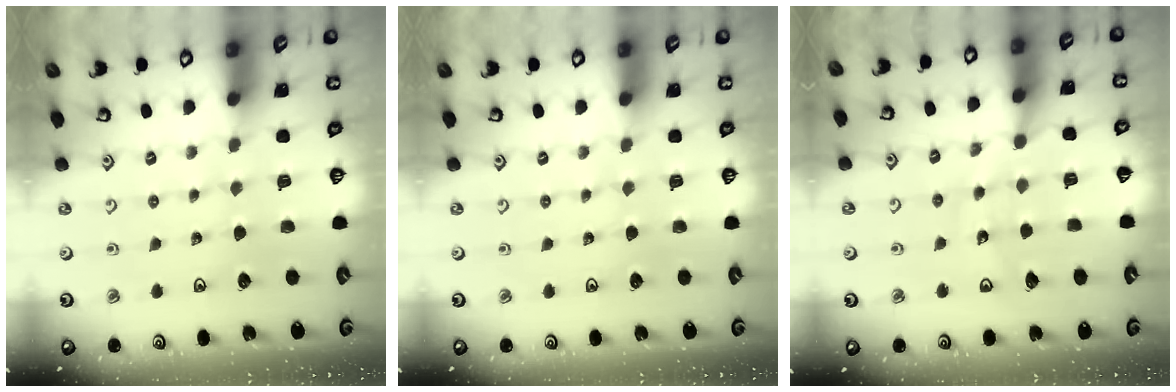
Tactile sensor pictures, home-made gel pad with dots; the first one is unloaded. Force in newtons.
{"total": 0.0}
{"total": 10.3, "press": 10.3, "slide": 1.3}